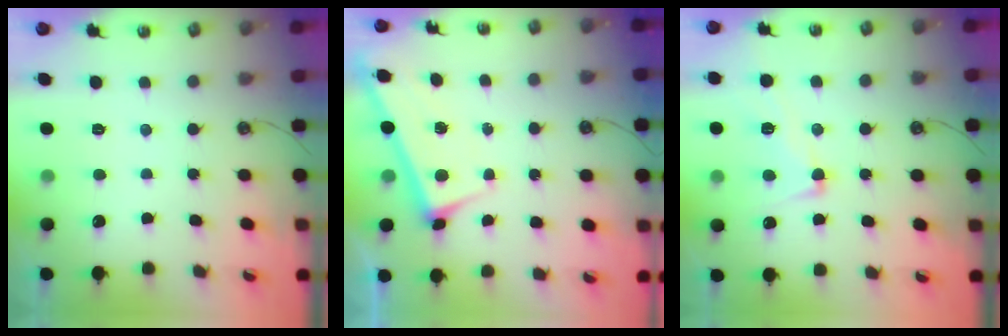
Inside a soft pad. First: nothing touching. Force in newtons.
{"total": 3.1, "press": 3.1, "slide": 0.1}
{"total": 3.5, "press": 3.4, "slide": 0.7}